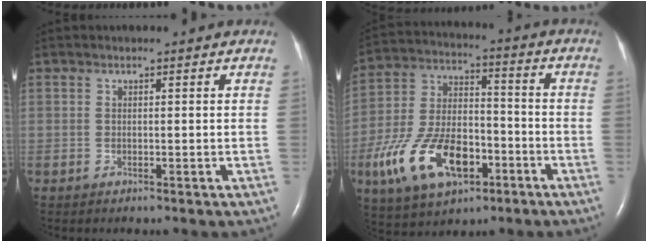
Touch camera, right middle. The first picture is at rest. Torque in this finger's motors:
{"motor_torque": [1.82, -0.32, 0.49, 0.14]}